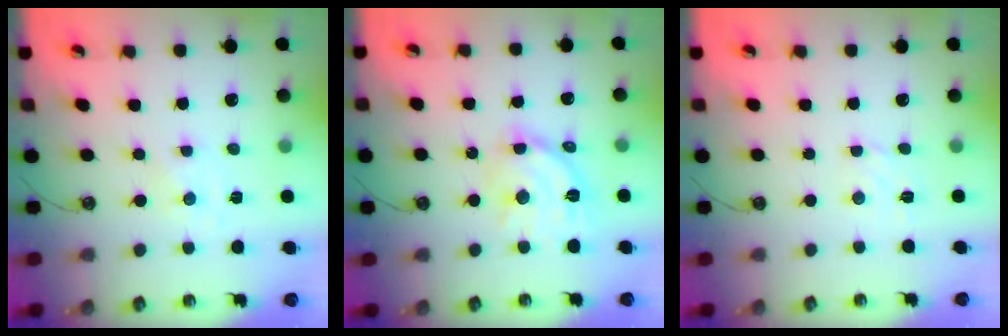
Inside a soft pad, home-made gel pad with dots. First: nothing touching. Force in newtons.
{"total": 13.0, "press": 13.0, "slide": 0.9}
{"total": 4.5, "press": 4.5, "slide": 0.6}